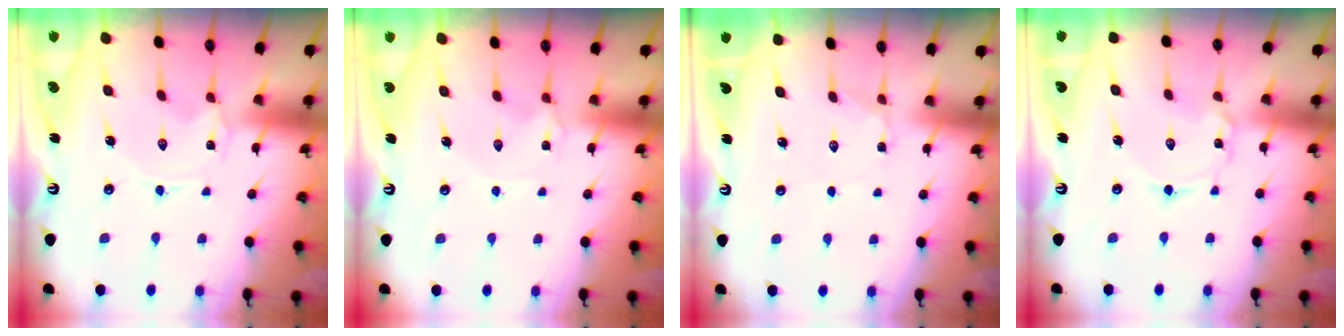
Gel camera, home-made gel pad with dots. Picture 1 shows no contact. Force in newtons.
{"total": 1.1, "press": 1.0, "slide": 0.3}
{"total": 2.2, "press": 2.2, "slide": 0.6}
{"total": 2.4, "press": 2.4, "slide": 0.1}